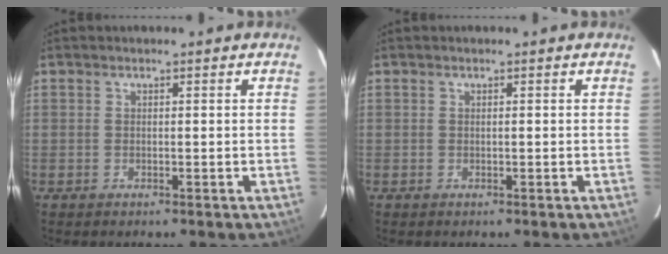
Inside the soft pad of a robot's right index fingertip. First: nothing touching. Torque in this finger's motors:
{"motor_torque": [-0.05, 0.09, -0.03, 0.00]}